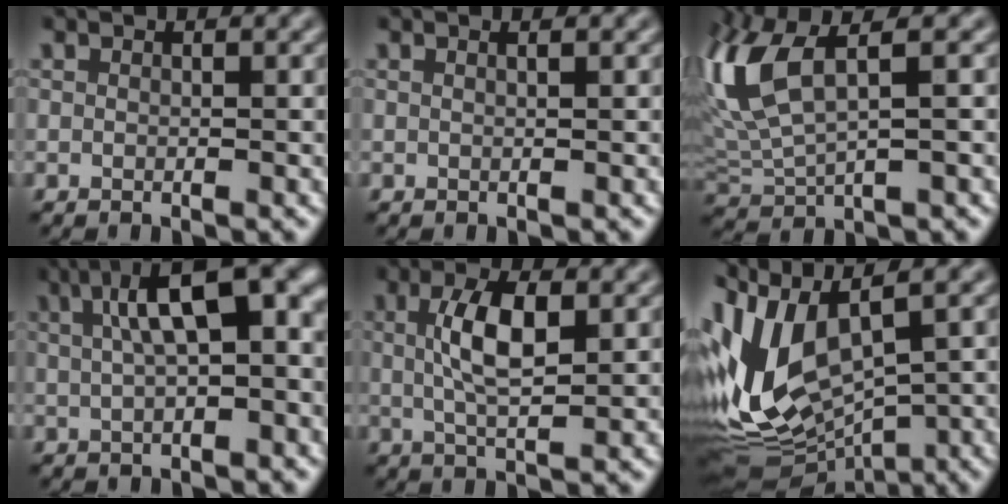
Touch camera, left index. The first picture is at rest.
{"total": 1.0, "force": [0.5, 0.4, 0.8], "torque": [-0.005, -0.001, -0.002]}
{"total": 8.3, "force": [2.5, 3.3, 7.2], "torque": [-0.185, 0.014, 0.050]}
{"total": 9.7, "force": [2.4, 3.5, 8.8], "torque": [-0.123, 0.016, 0.037]}
{"total": 5.0, "force": [0.9, 1.8, 4.6], "torque": [-0.097, 0.004, 0.017]}
{"total": 10.9, "force": [0.2, 5.7, 9.3], "torque": [-0.229, -0.009, 0.027]}